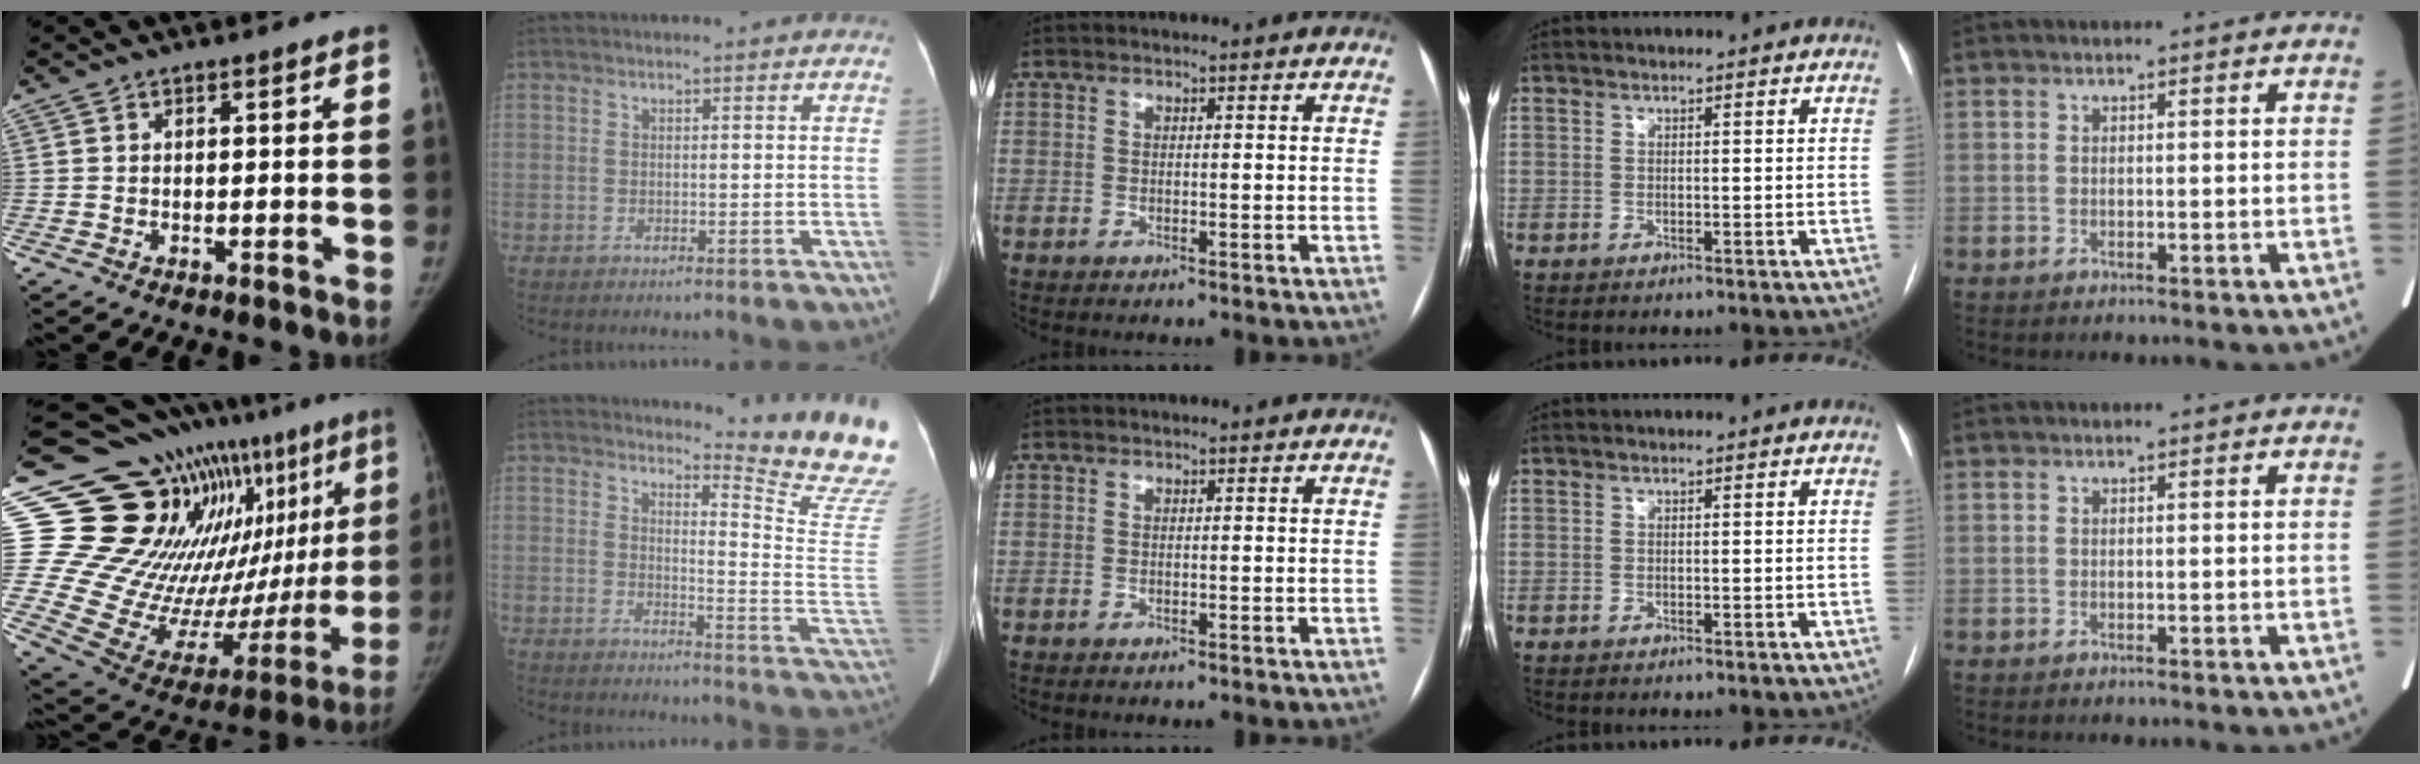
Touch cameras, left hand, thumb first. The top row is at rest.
{"thumb": {"total": 31.1, "force": [14.4, 14.9, 23.1], "torque": [-0.300, -0.017, 0.252]}, "index": {"total": 13.7, "force": [13.2, -1.6, 3.6], "torque": [-0.046, -0.130, 0.141]}}